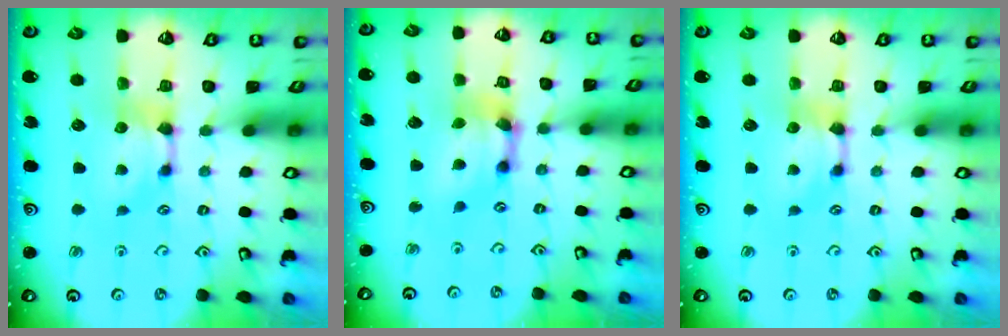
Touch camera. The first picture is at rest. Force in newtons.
{"total": 5.2, "press": 4.8, "slide": 1.9}
{"total": 0.0}